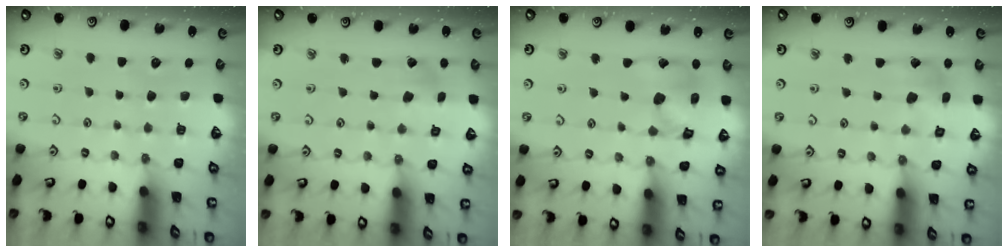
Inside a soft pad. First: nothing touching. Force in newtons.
{"total": 1.9, "press": 1.9, "slide": 0.2}
{"total": 14.0, "press": 13.9, "slide": 1.7}
{"total": 6.3, "press": 6.3, "slide": 0.7}